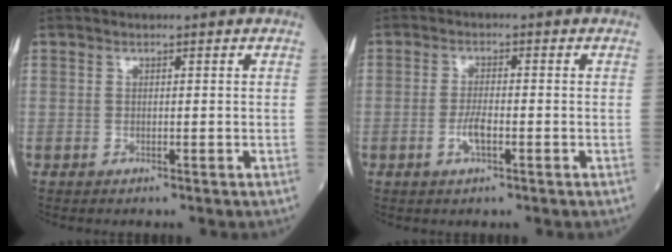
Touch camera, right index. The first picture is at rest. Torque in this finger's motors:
{"motor_torque": [0.27, -0.13, 0.20, 0.08]}